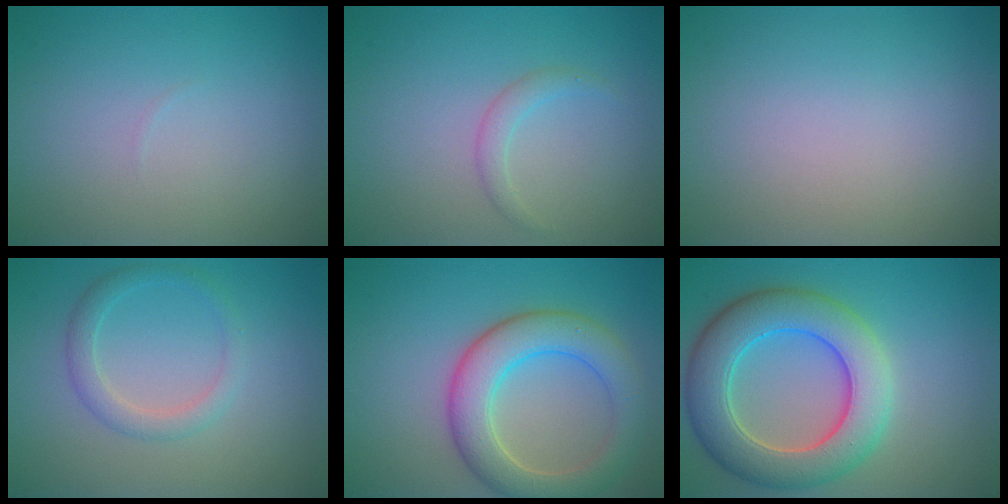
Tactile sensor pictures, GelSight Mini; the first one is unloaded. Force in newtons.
{"total": 1.3, "press": 1.3, "slide": 0.1}
{"total": 0.0}
{"total": 2.2, "press": 2.2, "slide": 0.2}
{"total": 6.3, "press": 6.3, "slide": 0.3}
{"total": 8.4, "press": 8.4, "slide": 0.4}